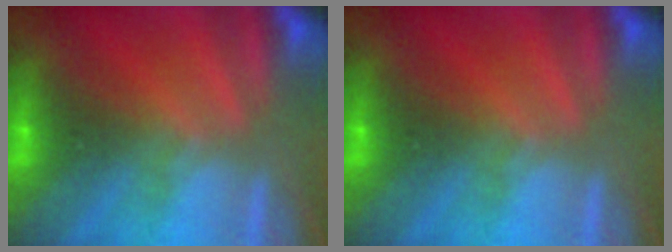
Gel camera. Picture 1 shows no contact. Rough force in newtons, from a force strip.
{"total": 0.0}